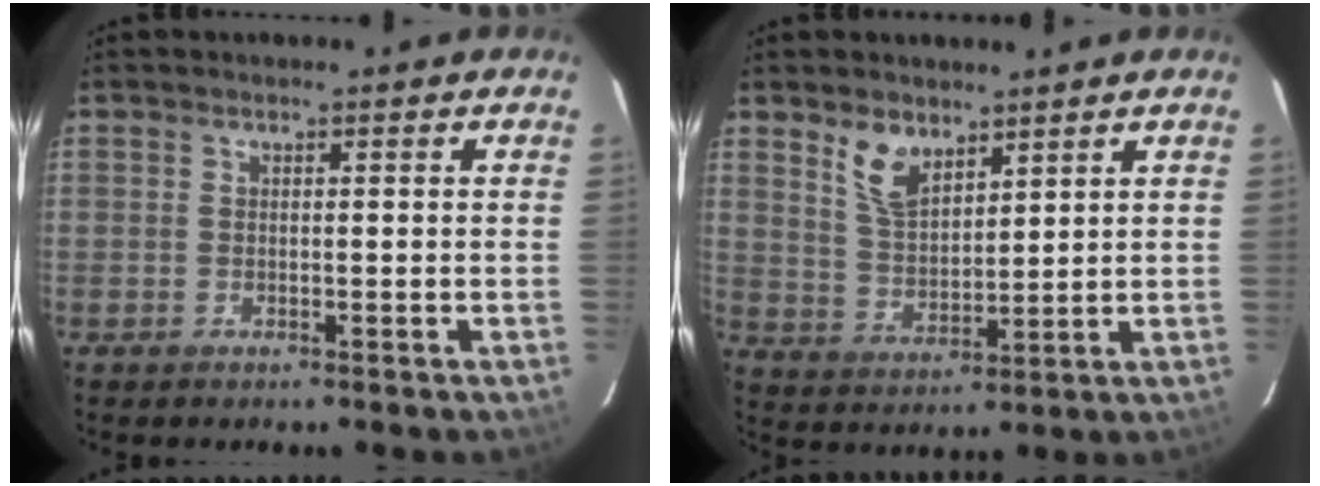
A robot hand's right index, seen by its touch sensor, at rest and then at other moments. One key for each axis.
{"total": 7.1, "fx": 4.7, "fy": 3.4, "fz": 4.0, "tx": -0.074, "ty": 0.004, "tz": 0.098}